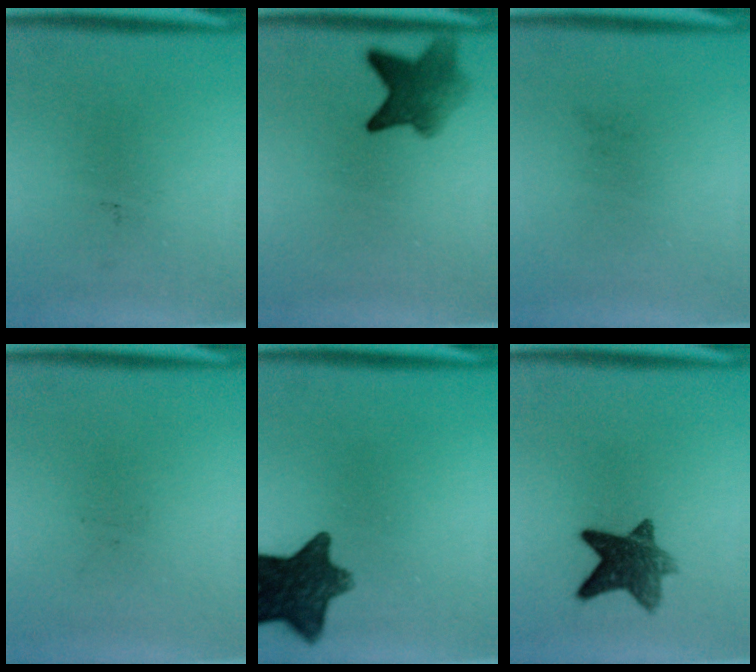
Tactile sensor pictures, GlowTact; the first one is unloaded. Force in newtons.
{"total": 6.2}
{"total": 0.0}
{"total": 0.0}
{"total": 11.2}
{"total": 9.0}